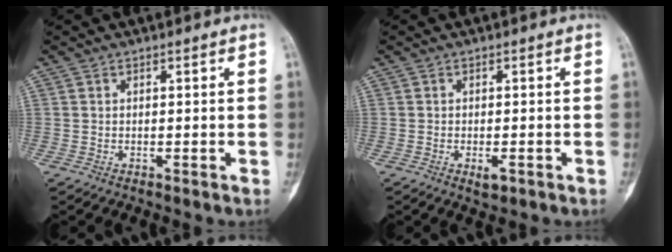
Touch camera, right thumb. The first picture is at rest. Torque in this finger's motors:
{"motor_torque": [0.72, 0.56, -0.02, 0.22, 0.06]}